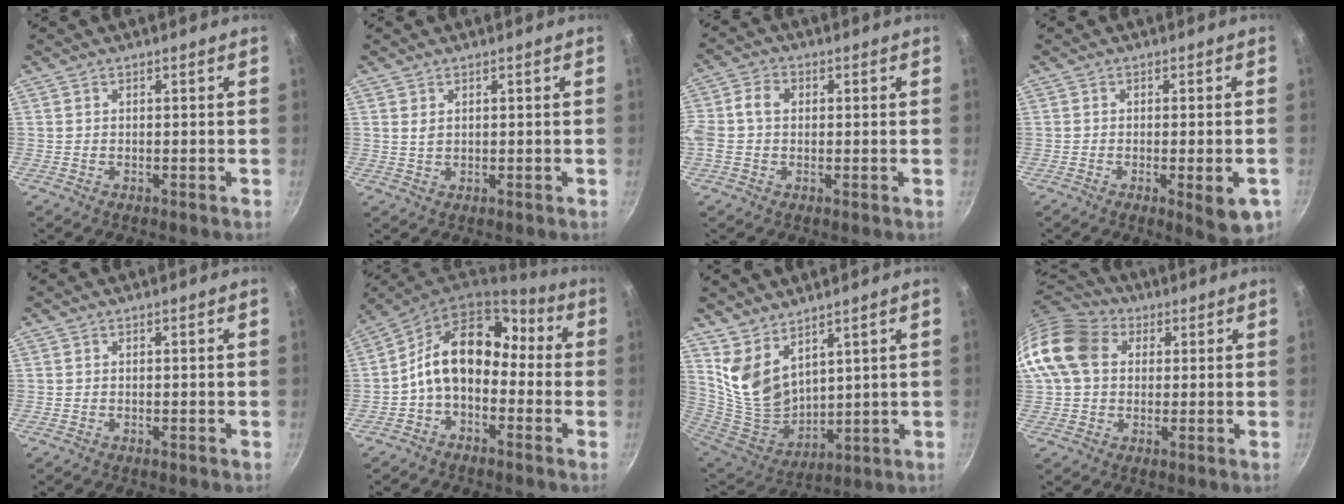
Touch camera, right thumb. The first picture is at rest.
{"total": 1.6, "force": [0.7, 1.1, 1.0], "torque": [-0.017, -0.005, 0.015]}
{"total": 6.1, "force": [0.6, 4.5, 4.0], "torque": [-0.081, 0.016, -0.004]}
{"total": 7.0, "force": [-2.5, 1.9, 6.2], "torque": [-0.065, 0.001, -0.028]}
{"total": 0.0}
{"total": 13.3, "force": [-1.5, 9.4, 9.3], "torque": [-0.126, 0.056, -0.048]}
{"total": 11.7, "force": [7.5, 6.3, 6.4], "torque": [-0.104, -0.078, 0.170]}
{"total": 14.7, "force": [3.2, 11.5, 8.6], "torque": [-0.158, 0.026, 0.042]}